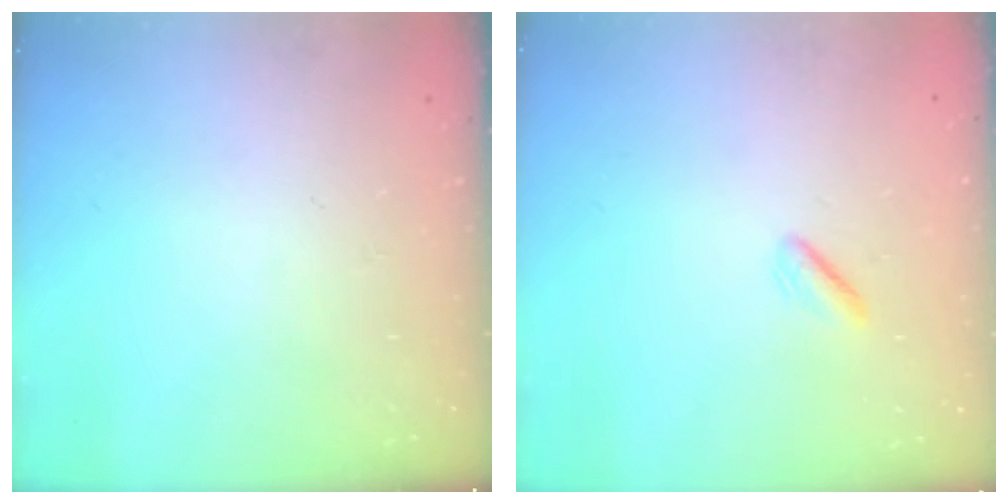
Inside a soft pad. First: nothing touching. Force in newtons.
{"total": 0.8, "press": 0.4, "slide": 0.6}